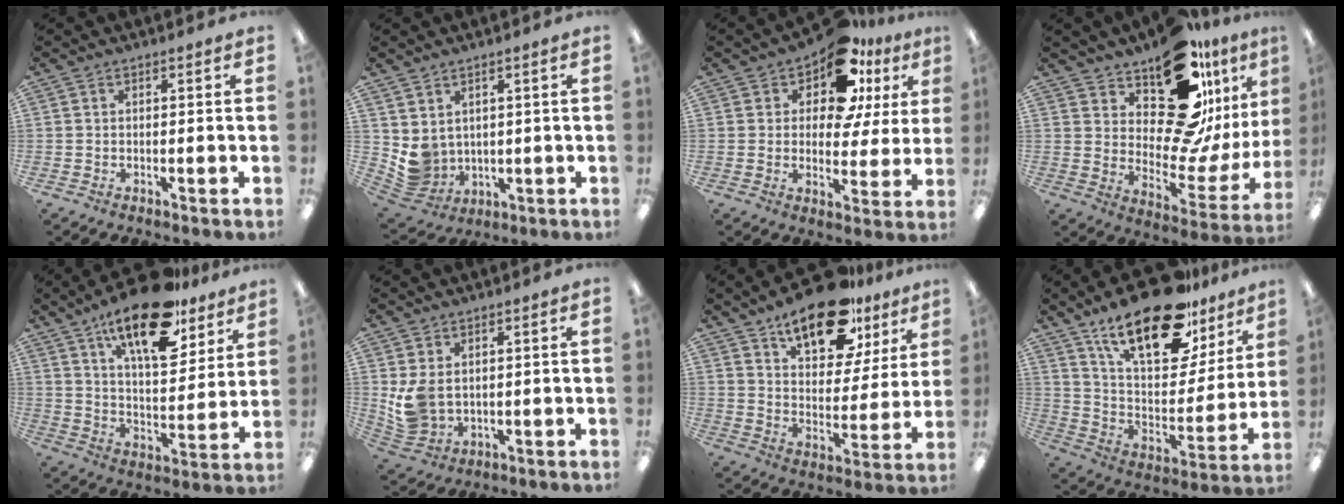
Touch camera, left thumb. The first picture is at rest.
{"total": 6.2, "force": [2.9, 5.3, 1.3], "torque": [-0.058, -0.023, 0.064]}
{"total": 14.2, "force": [9.8, 6.7, 7.8], "torque": [-0.129, -0.056, 0.170]}
{"total": 21.8, "force": [13.9, 9.8, 13.7], "torque": [-0.181, -0.118, 0.238]}
{"total": 19.8, "force": [13.8, 7.5, 12.1], "torque": [-0.197, -0.076, 0.230]}
{"total": 7.7, "force": [2.0, 5.8, 4.7], "torque": [-0.110, -0.003, 0.040]}
{"total": 19.0, "force": [13.4, 8.4, 10.6], "torque": [-0.157, -0.070, 0.226]}
{"total": 25.5, "force": [17.4, 10.3, 15.6], "torque": [-0.244, -0.108, 0.298]}